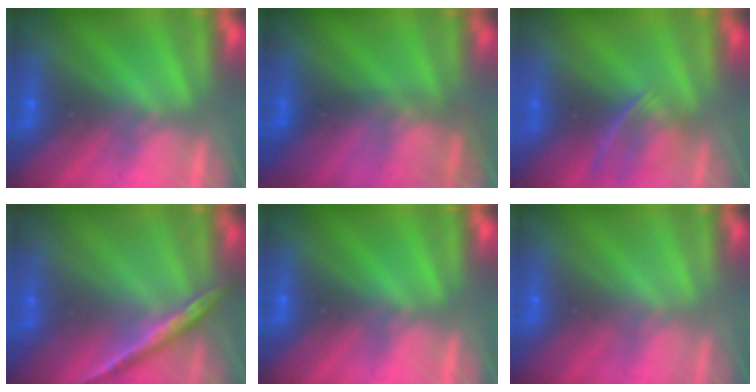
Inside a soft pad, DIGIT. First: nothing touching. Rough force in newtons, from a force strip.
{"total": 2.8}
{"total": 6.9}
{"total": 1.5}
{"total": 0.0}
{"total": 4.7}